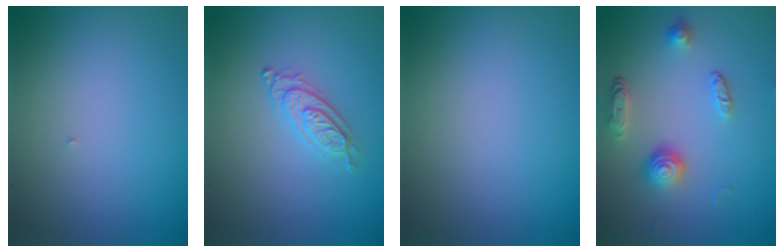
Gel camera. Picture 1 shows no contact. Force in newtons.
{"total": 2.2, "press": 2.1, "slide": 0.7}
{"total": 0.0}
{"total": 3.7, "press": 2.9, "slide": 2.2}